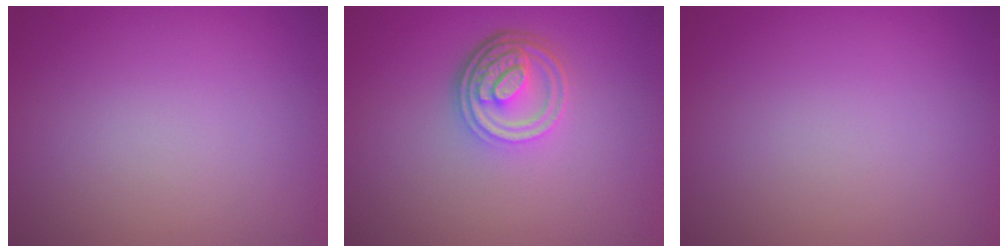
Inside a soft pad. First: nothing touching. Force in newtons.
{"total": 4.7, "press": 3.5, "slide": 3.2}
{"total": 0.0}